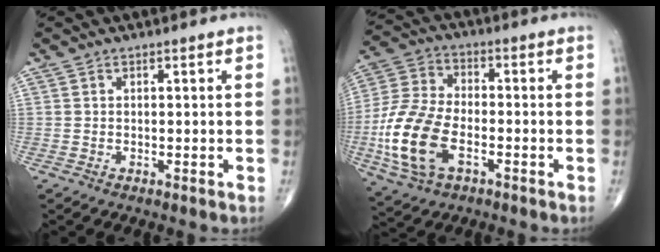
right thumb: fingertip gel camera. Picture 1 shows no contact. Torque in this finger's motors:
{"motor_torque": [0.43, 0.50, 1.26, -0.37, 0.45]}